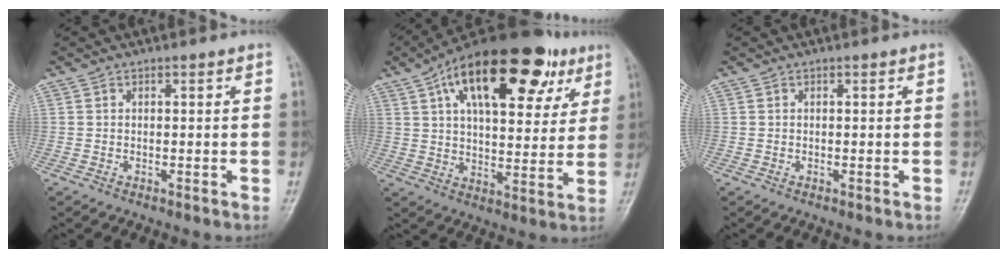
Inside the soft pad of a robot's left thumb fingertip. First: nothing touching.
{"total": 26.3, "force": [12.5, 12.2, 19.7], "torque": [-0.275, 0.003, 0.190]}
{"total": 0.0}